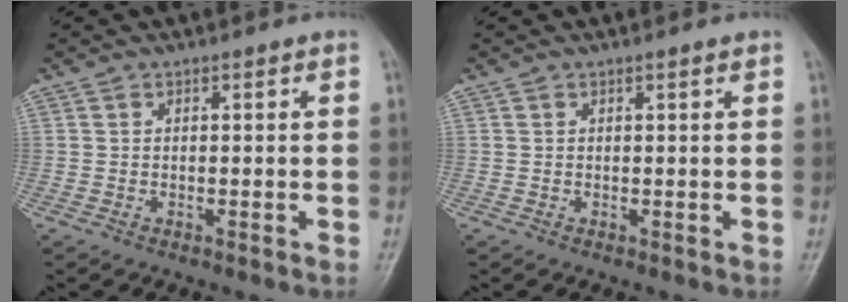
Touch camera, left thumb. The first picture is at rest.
{"total": 0.6, "force": [0.4, 0.0, 0.5], "torque": [-0.009, -0.001, 0.006]}